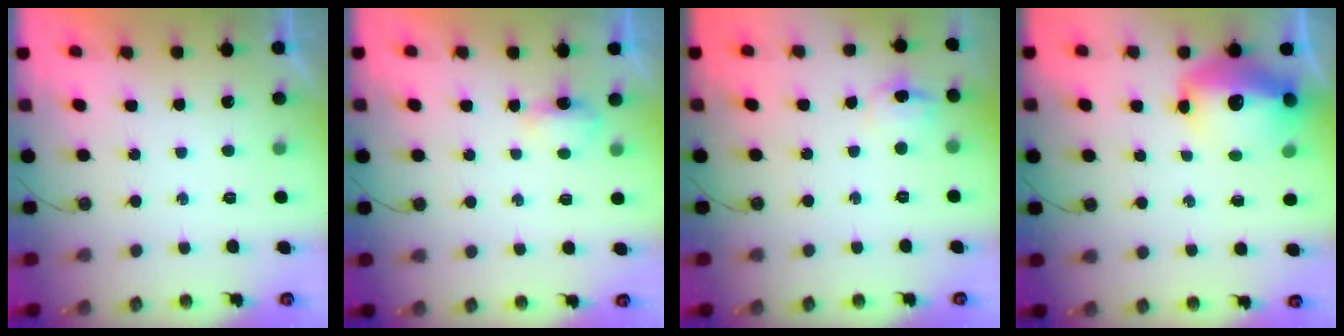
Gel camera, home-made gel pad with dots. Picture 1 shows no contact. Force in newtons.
{"total": 3.6, "press": 3.5, "slide": 0.5}
{"total": 8.1, "press": 8.1, "slide": 0.8}
{"total": 16.6, "press": 16.5, "slide": 1.6}